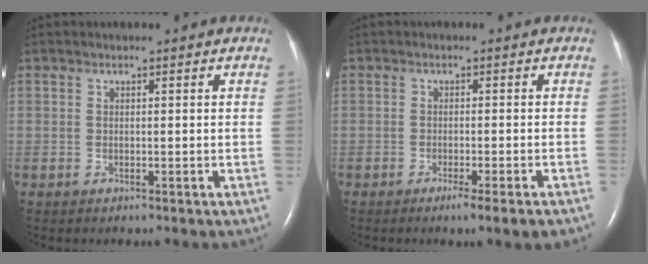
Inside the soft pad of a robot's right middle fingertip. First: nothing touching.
{"total": 3.9, "force": [-2.5, -0.4, 3.0], "torque": [-0.036, -0.010, -0.034]}